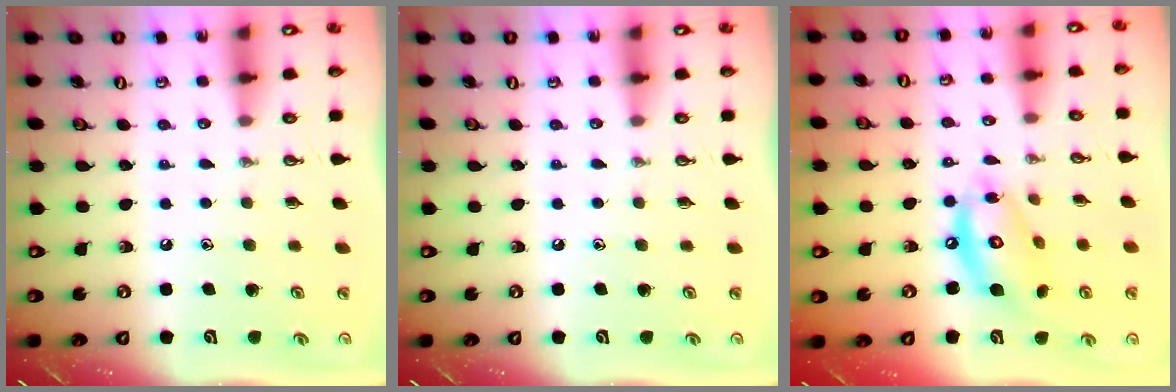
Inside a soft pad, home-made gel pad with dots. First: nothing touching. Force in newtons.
{"total": 0.0}
{"total": 13.8, "press": 13.7, "slide": 1.2}